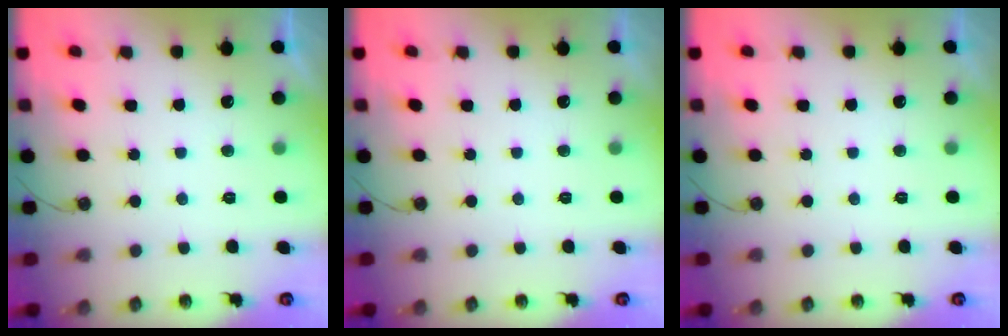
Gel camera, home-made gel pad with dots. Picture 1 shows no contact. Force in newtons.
{"total": 0.0}
{"total": 0.0}